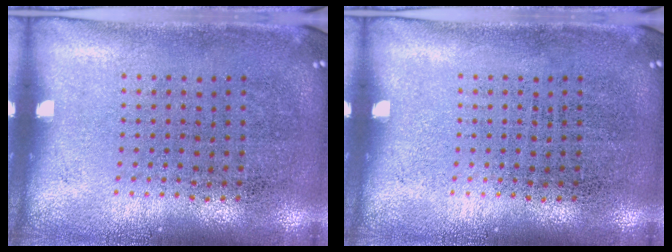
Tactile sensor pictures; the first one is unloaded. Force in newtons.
{"total": 0.0}